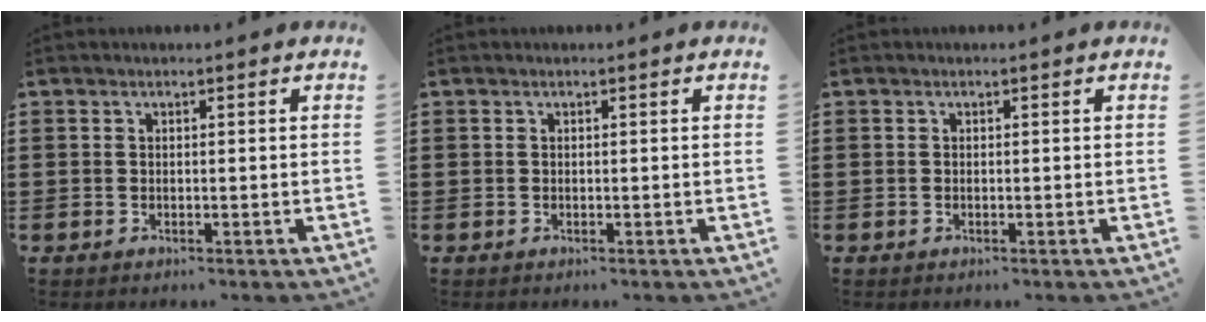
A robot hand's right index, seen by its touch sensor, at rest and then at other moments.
{"total": 0.0}
{"total": 0.0}